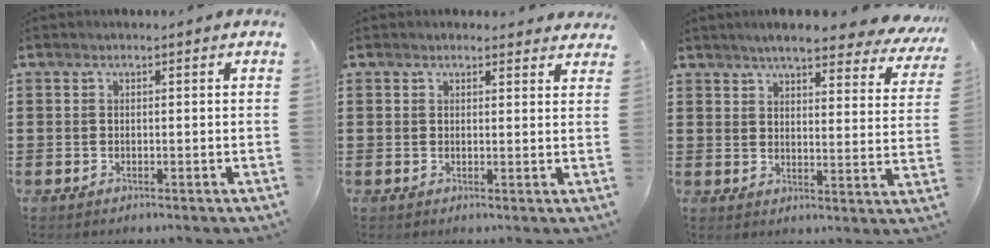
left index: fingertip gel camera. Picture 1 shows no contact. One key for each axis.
{"total": 1.6, "fx": 1.5, "fy": 0.6, "fz": 0.1, "tx": 0.001, "ty": 0.001, "tz": 0.028}
{"total": 6.2, "fx": 5.5, "fy": 0.5, "fz": 2.9, "tx": -0.060, "ty": -0.028, "tz": 0.091}